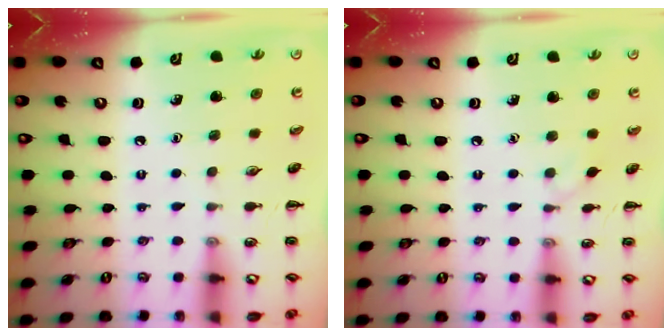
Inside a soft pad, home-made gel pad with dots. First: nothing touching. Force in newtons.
{"total": 2.9, "press": 2.6, "slide": 1.1}